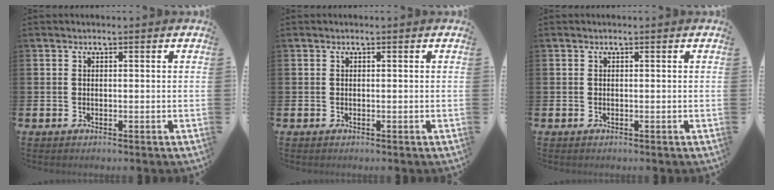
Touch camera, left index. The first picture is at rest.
{"total": 0.0}
{"total": 0.0}